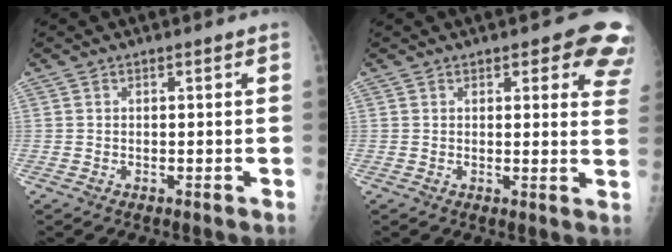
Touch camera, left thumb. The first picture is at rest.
{"total": 9.7, "force": [6.3, 3.8, 6.3], "torque": [-0.024, -0.026, 0.053]}